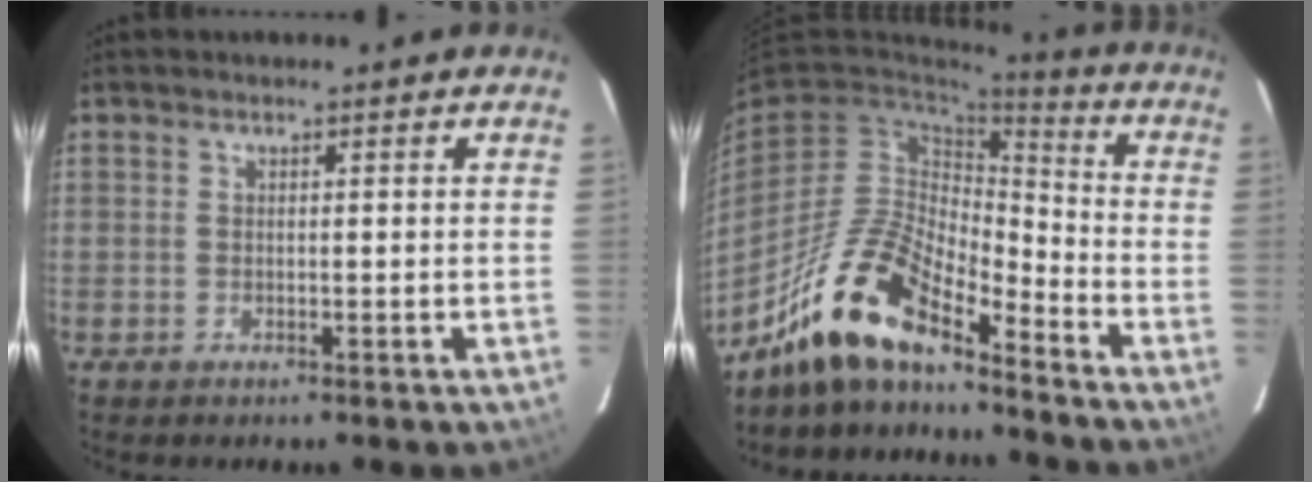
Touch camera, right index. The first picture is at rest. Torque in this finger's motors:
{"motor_torque": [1.04, -0.98, 0.91, 0.21]}